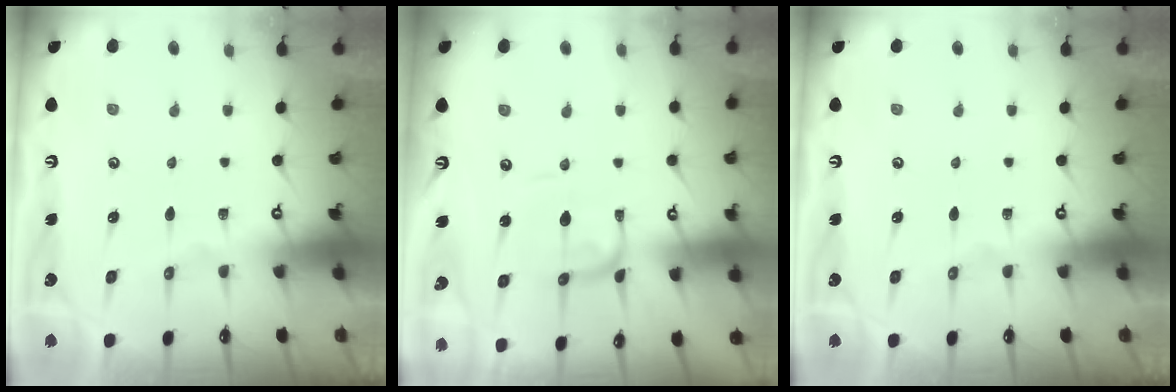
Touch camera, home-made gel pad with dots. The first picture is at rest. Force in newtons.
{"total": 1.0, "press": 0.9, "slide": 0.2}
{"total": 0.0}